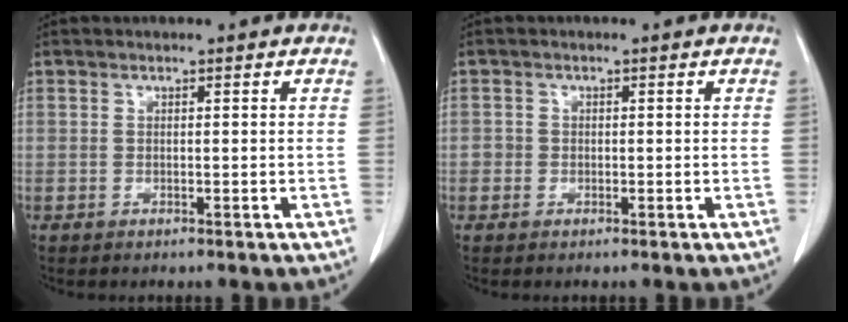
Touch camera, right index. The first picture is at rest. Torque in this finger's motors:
{"motor_torque": [-0.07, -0.02, -0.02, 0.00]}